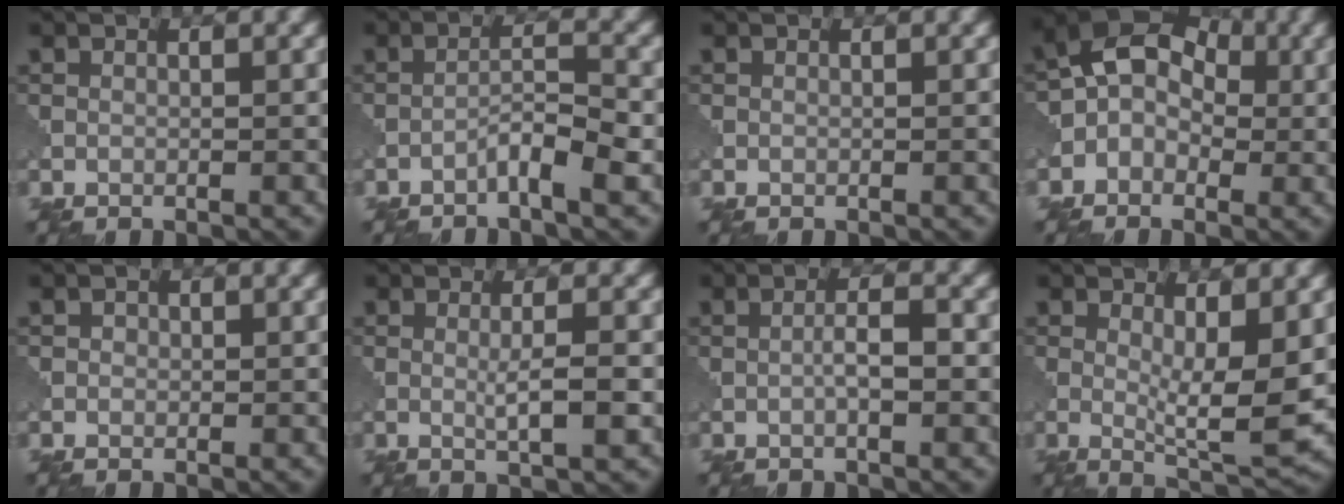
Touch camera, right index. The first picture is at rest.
{"total": 3.0, "force": [-1.8, 0.3, 2.4], "torque": [-0.040, 0.012, -0.038]}
{"total": 0.0}
{"total": 6.5, "force": [-0.1, 5.0, 4.1], "torque": [-0.045, 0.036, -0.030]}
{"total": 0.7, "force": [0.1, 0.6, 0.2], "torque": [-0.001, -0.004, 0.000]}
{"total": 2.9, "force": [-0.1, 0.4, 2.8], "torque": [-0.046, -0.002, -0.003]}
{"total": 2.2, "force": [-0.4, 0.4, 2.2], "torque": [-0.039, 0.003, -0.010]}
{"total": 5.8, "force": [0.6, 1.3, 5.6], "torque": [-0.088, -0.016, 0.013]}